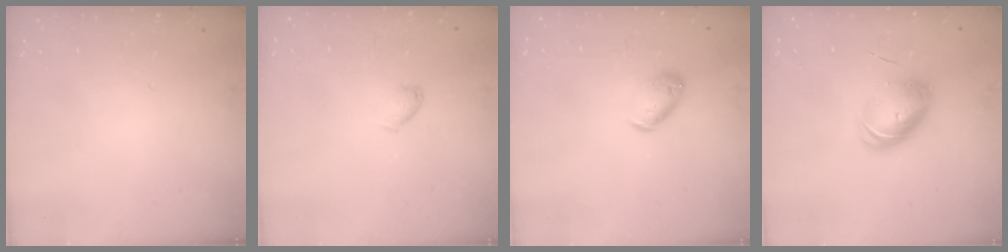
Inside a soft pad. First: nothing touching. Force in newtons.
{"total": 3.5, "press": 3.5, "slide": 0.6}
{"total": 6.7, "press": 6.7, "slide": 0.8}
{"total": 7.2, "press": 7.1, "slide": 1.2}